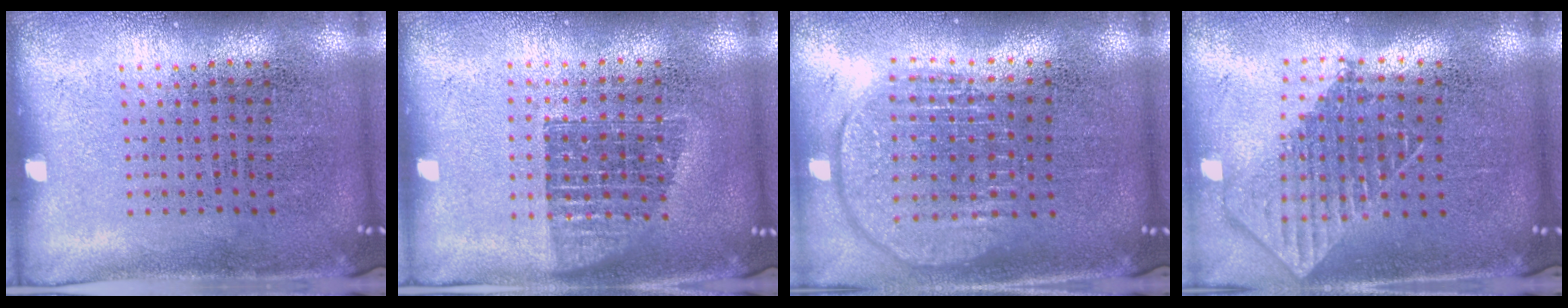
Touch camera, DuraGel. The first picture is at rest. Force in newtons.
{"total": 1.2, "press": 1.0, "slide": 0.7}
{"total": 1.9, "press": 1.6, "slide": 1.0}
{"total": 1.9, "press": 1.5, "slide": 1.3}